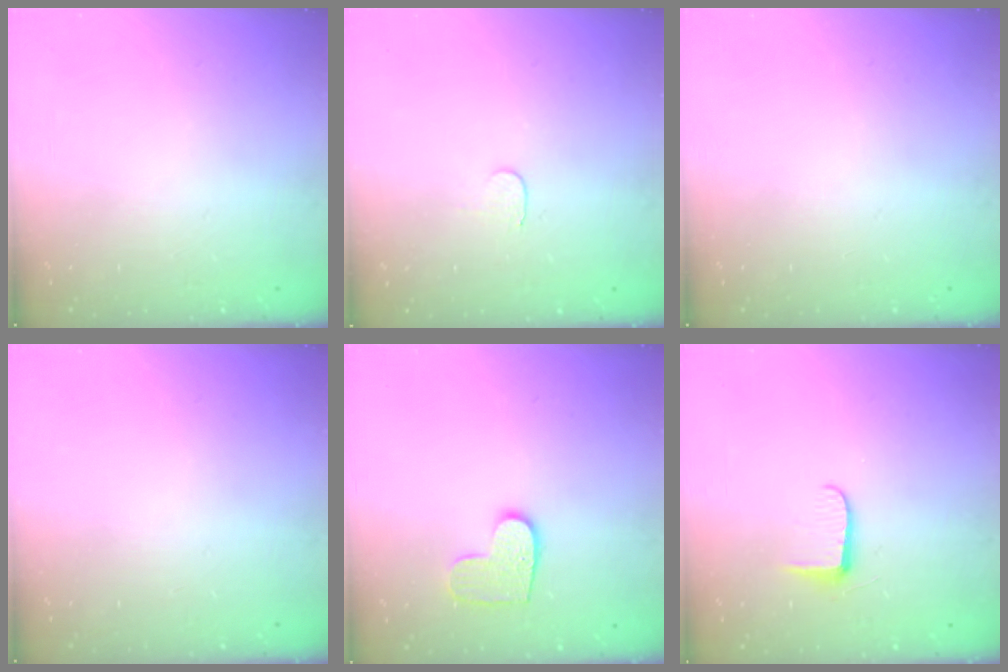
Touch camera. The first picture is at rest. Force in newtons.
{"total": 3.7, "press": 3.7, "slide": 0.4}
{"total": 0.0}
{"total": 0.0}
{"total": 8.6, "press": 8.6, "slide": 0.3}
{"total": 5.6, "press": 5.6, "slide": 0.7}